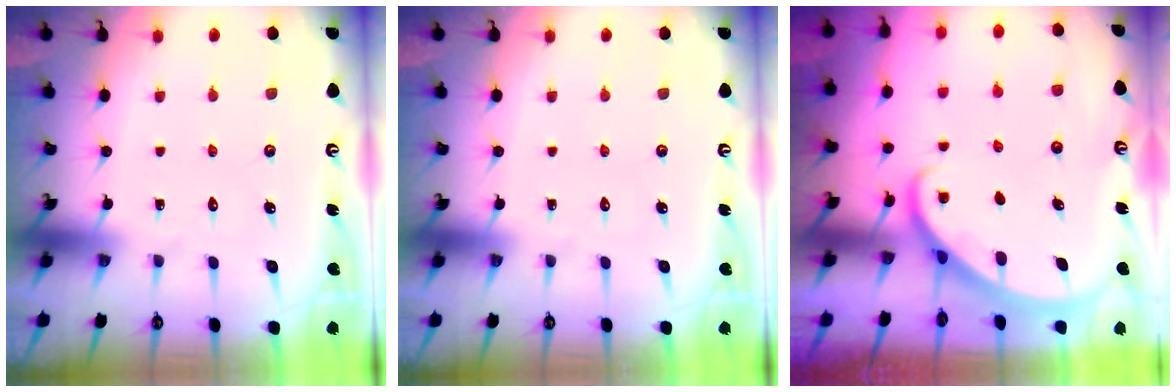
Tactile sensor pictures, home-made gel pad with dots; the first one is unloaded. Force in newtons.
{"total": 0.0}
{"total": 2.3, "press": 2.3, "slide": 0.2}